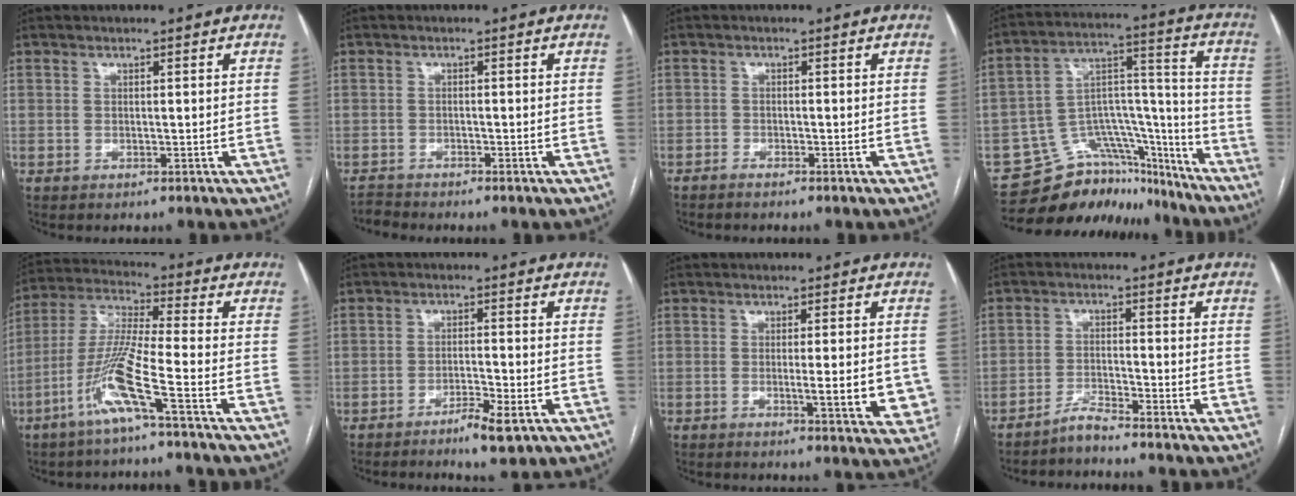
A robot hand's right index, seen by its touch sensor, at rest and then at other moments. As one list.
[{"total": 1.6, "force": [-1.5, -0.1, -0.6], "torque": [0.012, -0.011, -0.029]}, {"total": 0.9, "force": [-0.9, 0.0, 0.3], "torque": [-0.007, 0.000, -0.016]}, {"total": 17.2, "force": [-15.0, 7.4, 4.0], "torque": [-0.059, 0.073, -0.231]}, {"total": 10.8, "force": [-5.4, -0.8, 9.3], "torque": [-0.198, -0.007, -0.114]}, {"total": 4.8, "force": [-2.7, 0.7, 3.9], "torque": [-0.067, -0.003, -0.043]}, {"total": 7.1, "force": [-1.2, 1.4, 6.8], "torque": [-0.080, -0.010, -0.015]}, {"total": 2.9, "force": [-2.8, -0.4, 0.6], "torque": [-0.012, -0.012, -0.056]}]